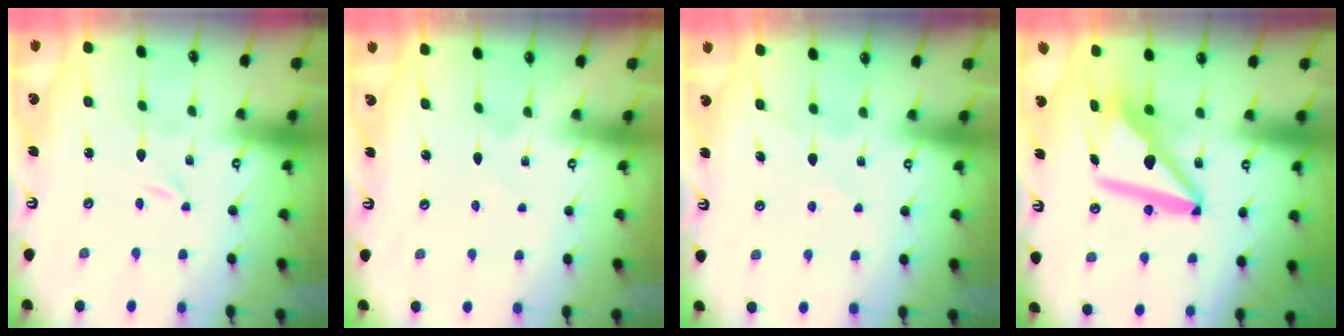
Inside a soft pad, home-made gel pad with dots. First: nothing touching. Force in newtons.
{"total": 2.2, "press": 2.2, "slide": 0.3}
{"total": 7.0, "press": 6.9, "slide": 0.6}
{"total": 13.2, "press": 13.1, "slide": 1.5}